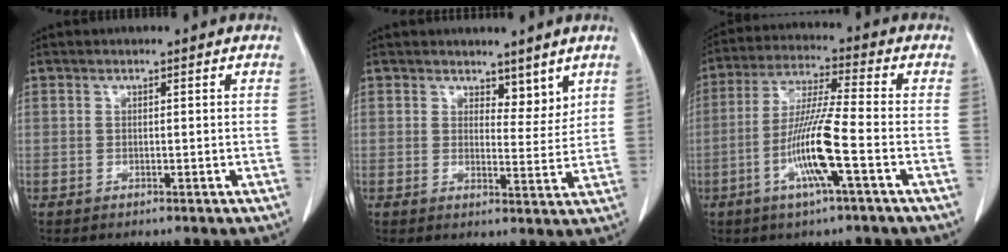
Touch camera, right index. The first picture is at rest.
{"total": 3.8, "force": [2.9, 1.9, 1.6], "torque": [-0.011, -0.010, 0.047]}
{"total": 11.1, "force": [-3.8, -0.2, 10.4], "torque": [-0.208, -0.007, -0.076]}